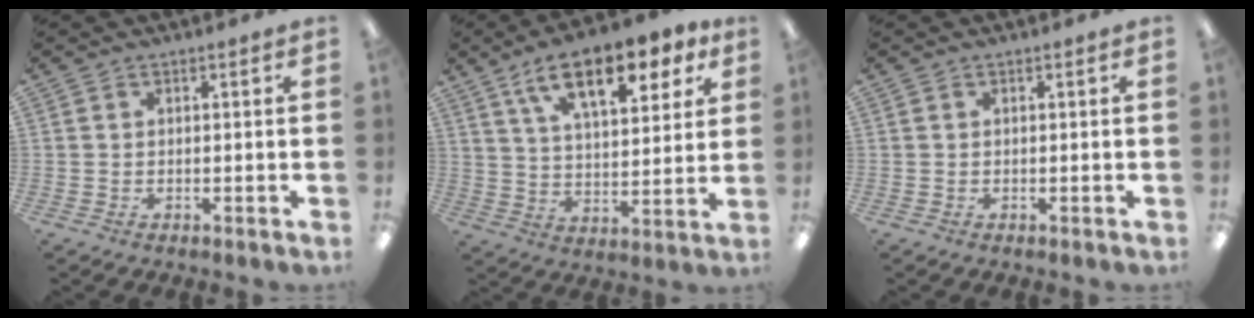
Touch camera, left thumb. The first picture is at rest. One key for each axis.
{"total": 15.8, "fx": 9.6, "fy": 6.6, "fz": 10.6, "tx": -0.159, "ty": -0.035, "tz": 0.160}
{"total": 0.0}